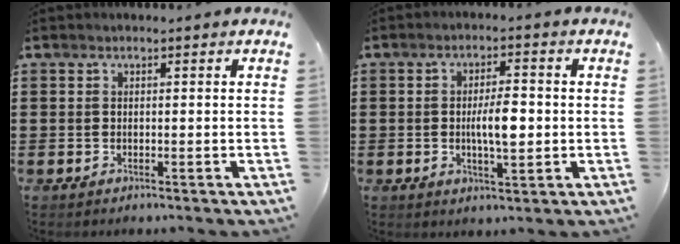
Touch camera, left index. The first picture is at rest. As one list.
[{"total": 5.6, "force": [-0.3, 1.8, 5.3], "torque": [-0.088, 0.002, -0.009]}]